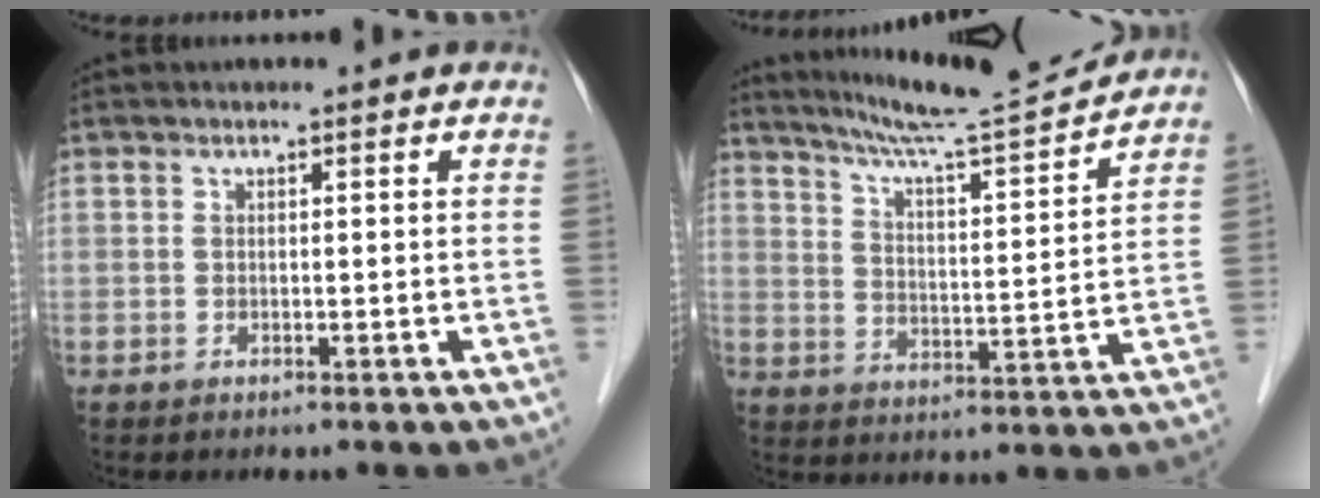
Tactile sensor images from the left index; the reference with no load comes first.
{"total": 11.8, "force": [11.1, -1.5, 3.7], "torque": [-0.067, -0.022, 0.166]}